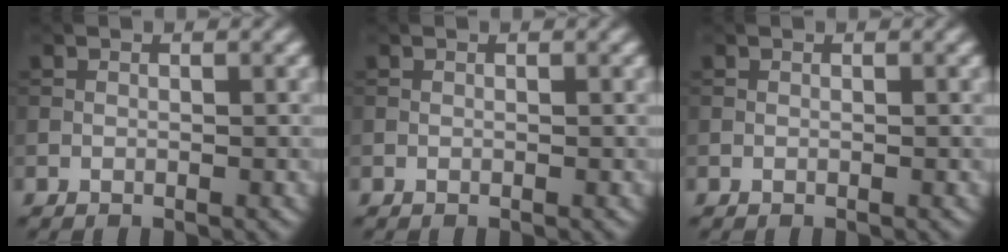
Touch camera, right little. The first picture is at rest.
{"total": 0.0}
{"total": 0.0}